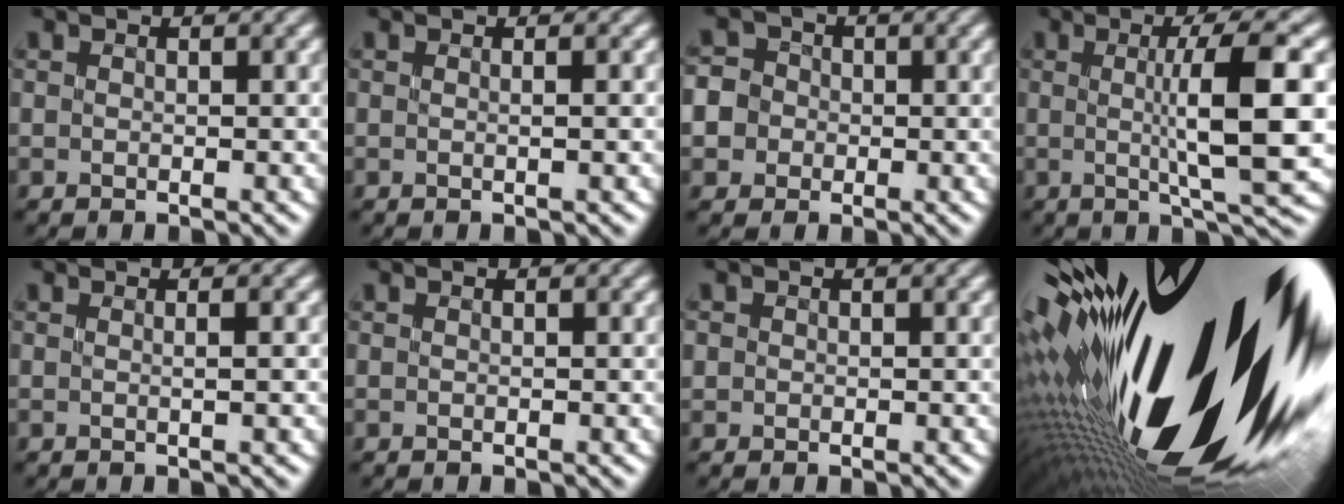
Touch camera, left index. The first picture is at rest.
{"total": 1.0, "force": [0.0, 0.4, 0.9], "torque": [-0.011, 0.001, -0.010]}
{"total": 4.7, "force": [-0.5, 4.5, 1.4], "torque": [-0.029, 0.026, -0.031]}
{"total": 8.2, "force": [0.1, 1.4, 8.0], "torque": [-0.114, 0.001, 0.005]}
{"total": 1.5, "force": [0.1, 0.6, 1.4], "torque": [-0.015, 0.002, -0.014]}
{"total": 0.0}
{"total": 0.5, "force": [-0.1, 0.4, -0.3], "torque": [0.001, -0.003, 0.001]}
{"total": 23.2, "force": [1.1, 9.0, 21.3], "torque": [-0.366, -0.043, 0.020]}